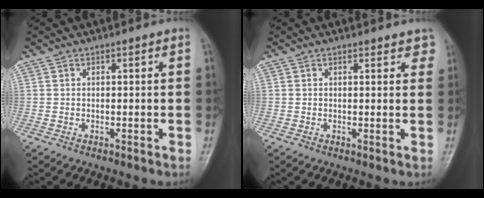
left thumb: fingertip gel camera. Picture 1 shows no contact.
{"total": 2.6, "force": [2.1, 1.2, 1.0], "torque": [0.014, -0.005, 0.014]}